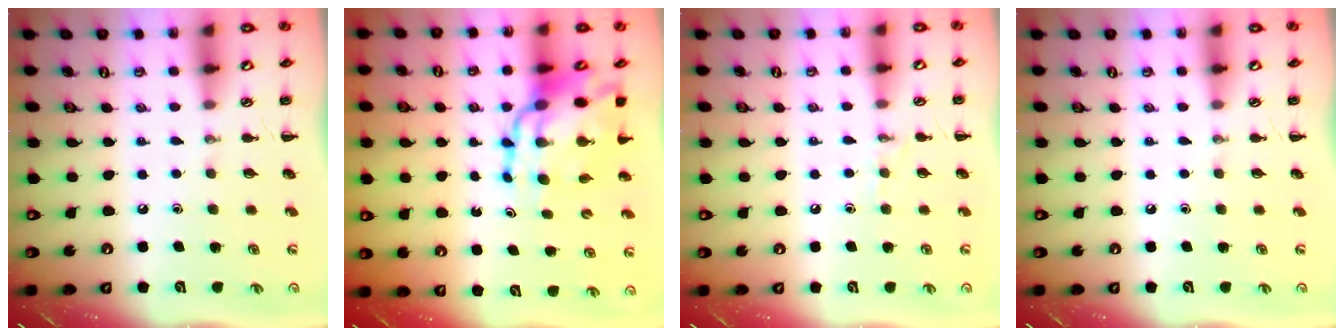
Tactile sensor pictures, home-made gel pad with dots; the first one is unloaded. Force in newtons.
{"total": 14.5, "press": 14.0, "slide": 3.7}
{"total": 5.0, "press": 4.8, "slide": 1.4}
{"total": 0.0}